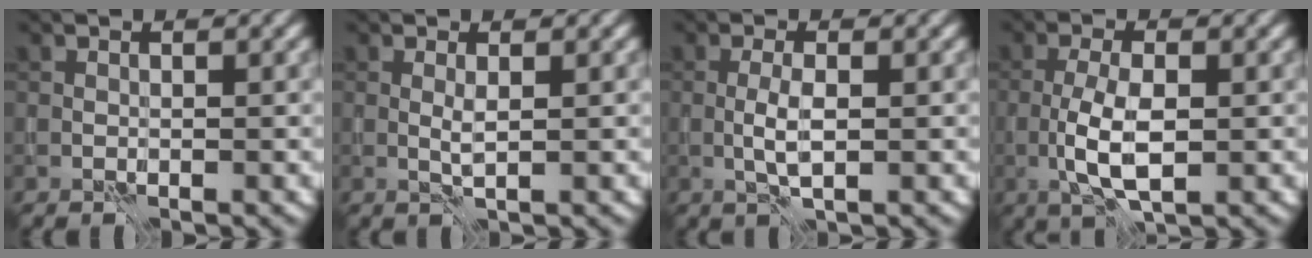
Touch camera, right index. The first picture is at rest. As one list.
[{"total": 0.8, "force": [0.2, -0.2, 0.8], "torque": [-0.018, 0.000, 0.003]}, {"total": 2.2, "force": [-0.4, 0.4, 2.1], "torque": [-0.046, 0.001, -0.008]}, {"total": 4.6, "force": [-1.0, 1.6, 4.1], "torque": [-0.088, -0.002, -0.019]}]